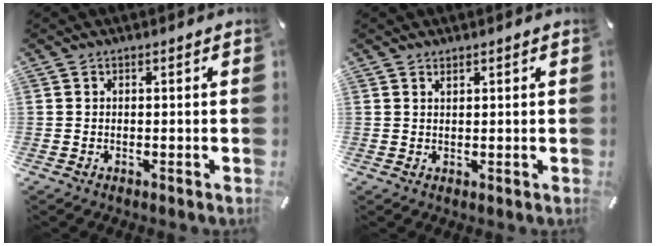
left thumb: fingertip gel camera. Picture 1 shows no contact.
{"total": 0.9, "force": [0.8, 0.4, 0.3], "torque": [-0.007, -0.002, 0.015]}